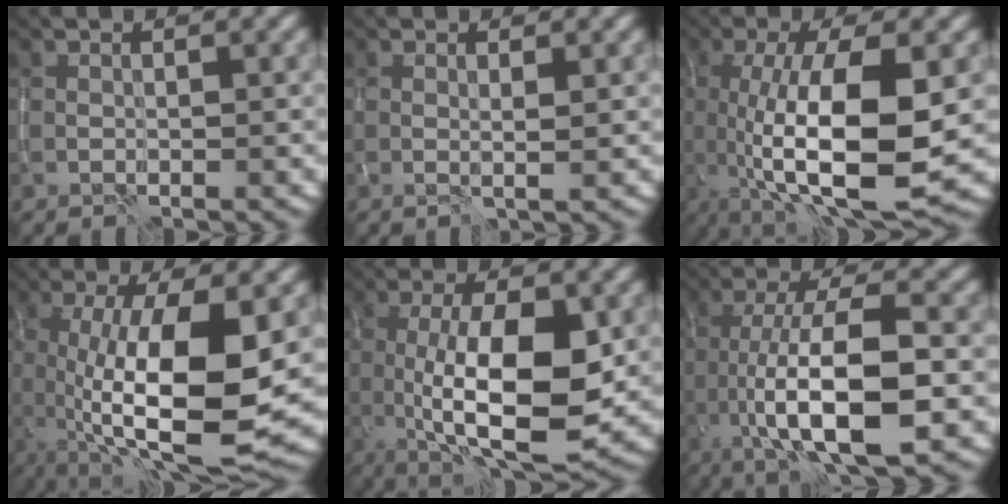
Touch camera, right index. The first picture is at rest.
{"total": 0.9, "force": [0.3, -0.1, 0.9], "torque": [-0.016, -0.003, 0.002]}
{"total": 11.6, "force": [-1.3, 3.7, 10.9], "torque": [-0.188, -0.013, -0.021]}
{"total": 11.9, "force": [-0.9, 3.7, 11.3], "torque": [-0.197, -0.017, -0.013]}
{"total": 10.5, "force": [-0.7, 3.4, 9.9], "torque": [-0.167, -0.011, -0.008]}
{"total": 10.3, "force": [-2.1, 3.1, 9.6], "torque": [-0.162, 0.003, -0.038]}